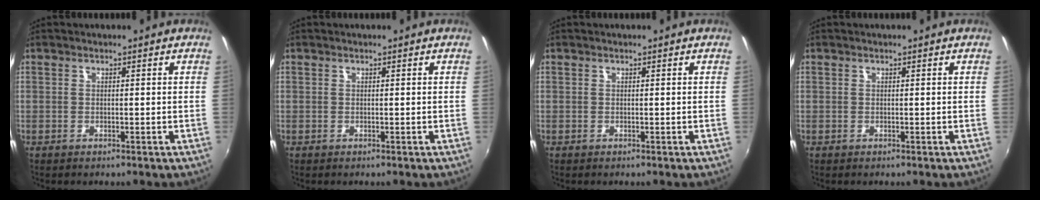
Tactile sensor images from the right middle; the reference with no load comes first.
{"total": 0.0}
{"total": 0.0}
{"total": 0.0}